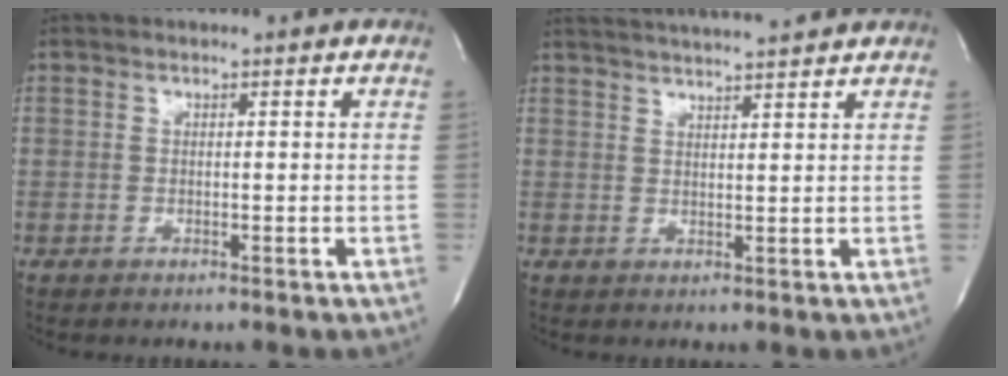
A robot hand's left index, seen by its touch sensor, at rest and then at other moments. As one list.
[{"total": 9.3, "force": [8.6, -0.2, 3.4], "torque": [-0.063, 0.020, 0.124]}]